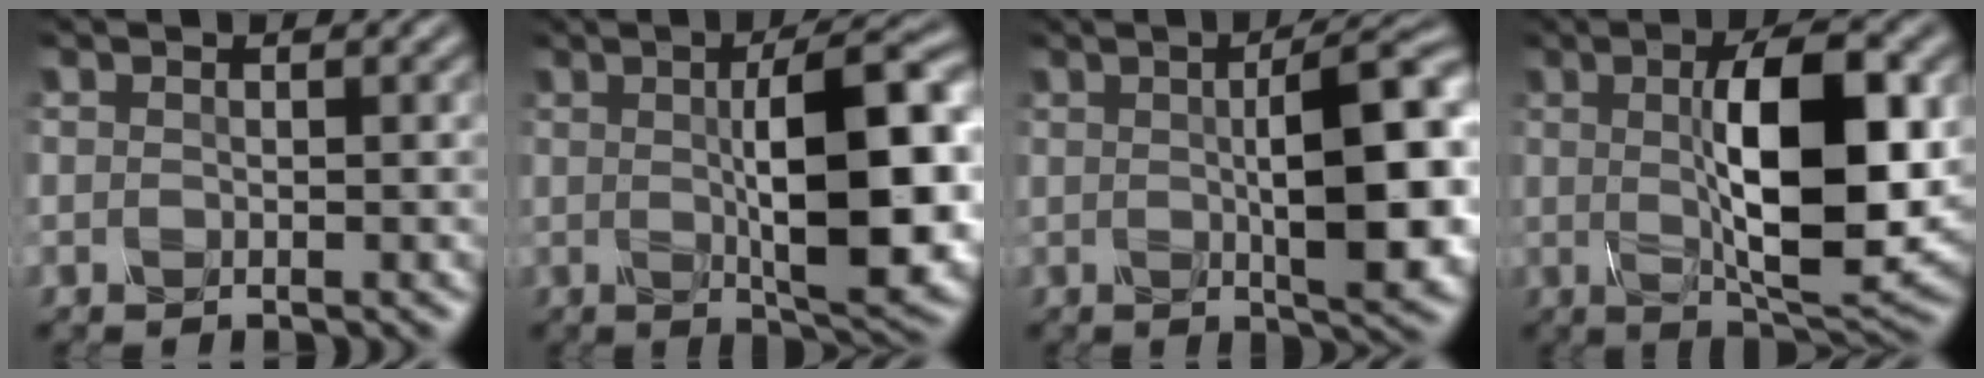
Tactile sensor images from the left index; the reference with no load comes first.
{"total": 10.9, "force": [0.6, 2.9, 10.5], "torque": [-0.141, 0.003, 0.010]}
{"total": 9.7, "force": [0.6, 2.6, 9.3], "torque": [-0.119, 0.007, 0.008]}
{"total": 10.9, "force": [0.9, 3.4, 10.3], "torque": [-0.152, 0.001, 0.017]}